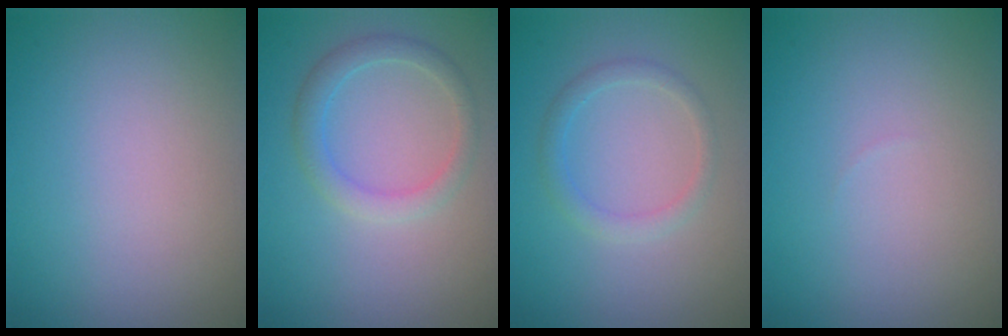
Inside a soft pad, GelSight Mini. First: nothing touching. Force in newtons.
{"total": 2.4, "press": 2.4, "slide": 0.1}
{"total": 1.6, "press": 1.6, "slide": 0.0}
{"total": 0.0}